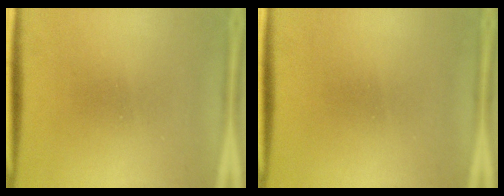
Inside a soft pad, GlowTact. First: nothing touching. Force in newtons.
{"total": 1.6}